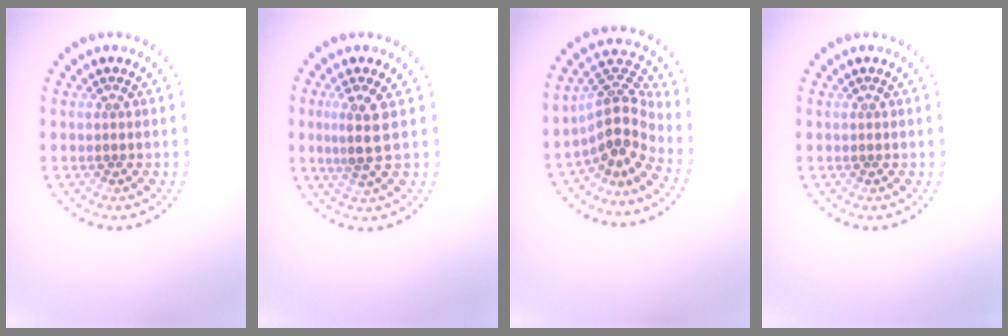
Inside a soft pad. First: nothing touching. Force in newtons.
{"total": 2.6, "press": 2.3, "slide": 1.2}
{"total": 4.1, "press": 2.8, "slide": 3.0}
{"total": 0.0}